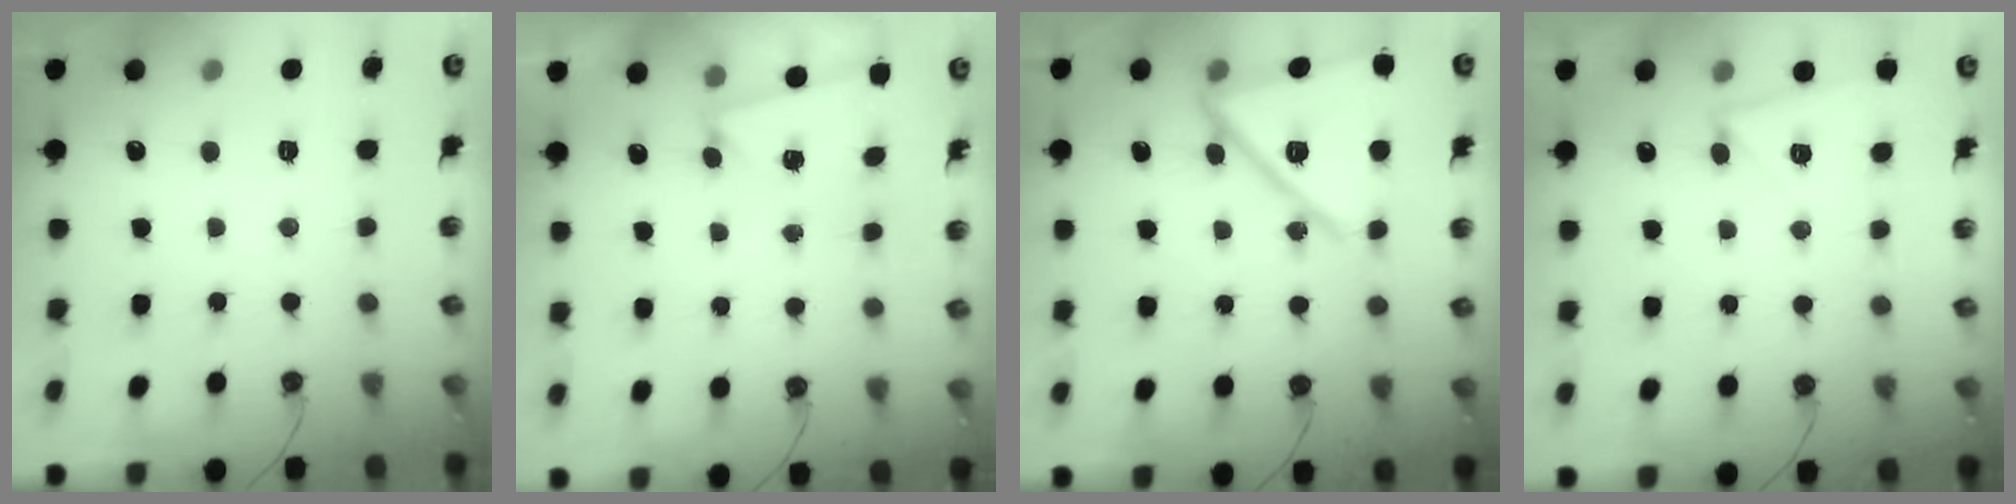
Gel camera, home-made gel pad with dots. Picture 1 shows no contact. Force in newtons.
{"total": 2.2, "press": 1.2, "slide": 1.8}
{"total": 19.0, "press": 19.0, "slide": 1.3}
{"total": 4.7, "press": 4.1, "slide": 2.2}